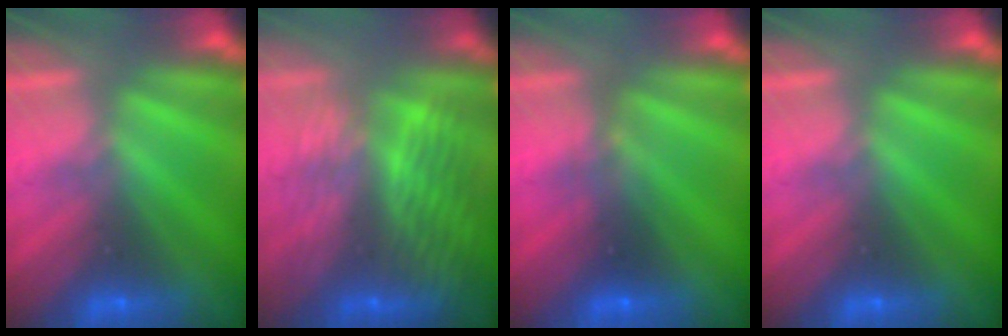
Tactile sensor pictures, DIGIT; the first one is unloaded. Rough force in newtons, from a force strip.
{"total": 7.7}
{"total": 2.3}
{"total": 0.0}